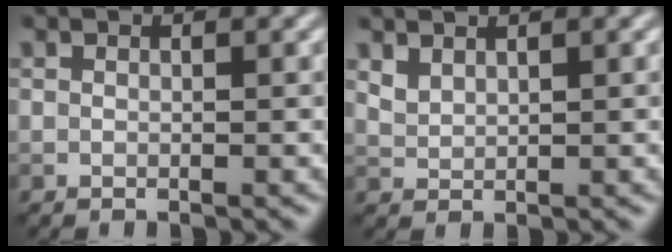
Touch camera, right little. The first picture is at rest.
{"total": 1.5, "force": [1.3, 0.5, 0.6], "torque": [-0.020, 0.001, 0.033]}